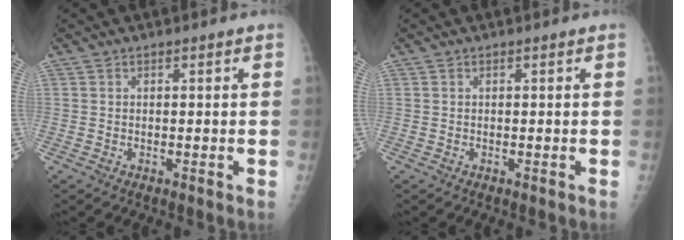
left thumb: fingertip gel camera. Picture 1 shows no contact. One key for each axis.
{"total": 0.0}